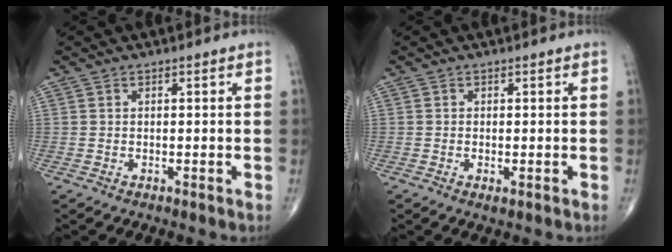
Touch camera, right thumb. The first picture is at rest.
{"total": 1.1, "force": [-0.4, 0.4, 0.9], "torque": [-0.019, -0.004, -0.006]}